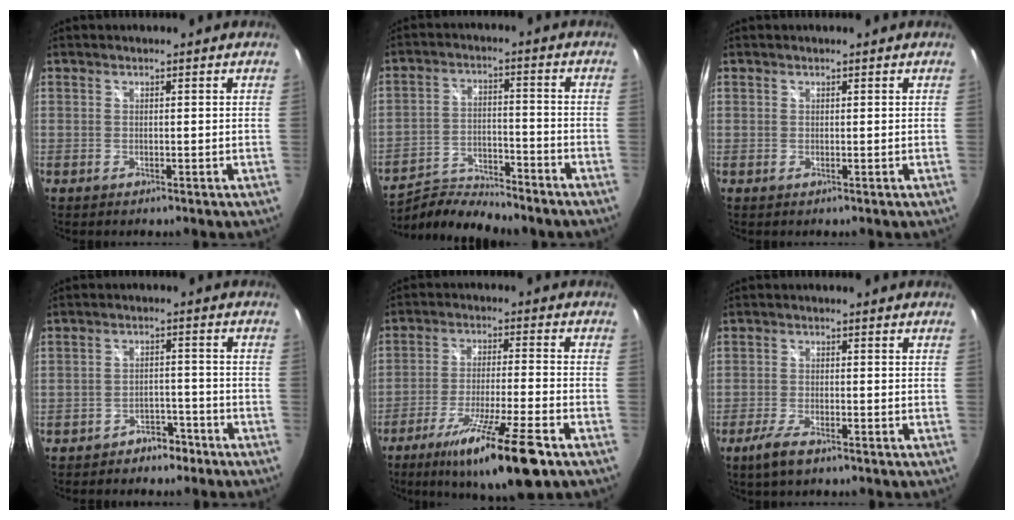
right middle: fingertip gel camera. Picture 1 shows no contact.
{"total": 13.2, "force": [-12.2, 1.9, 4.6], "torque": [-0.104, -0.018, -0.210]}
{"total": 0.0}
{"total": 5.1, "force": [-4.1, 2.7, 1.2], "torque": [-0.028, 0.019, -0.054]}
{"total": 15.7, "force": [-10.3, 1.0, 11.8], "torque": [-0.220, -0.034, -0.171]}
{"total": 4.8, "force": [-3.4, 1.1, 3.2], "torque": [-0.082, -0.010, -0.064]}